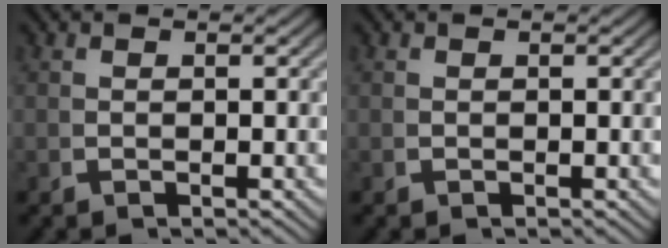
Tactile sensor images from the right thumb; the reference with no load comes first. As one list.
[{"total": 0.0}]